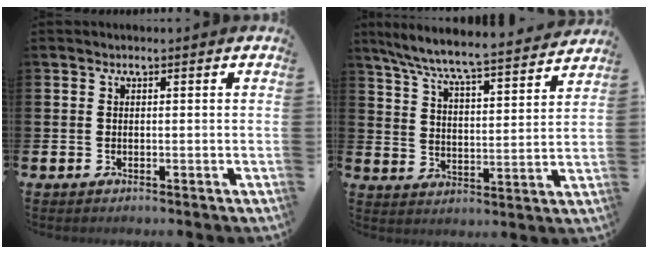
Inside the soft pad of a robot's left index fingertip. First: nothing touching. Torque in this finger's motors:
{"motor_torque": [1.04, -1.10, 0.70, 0.21]}